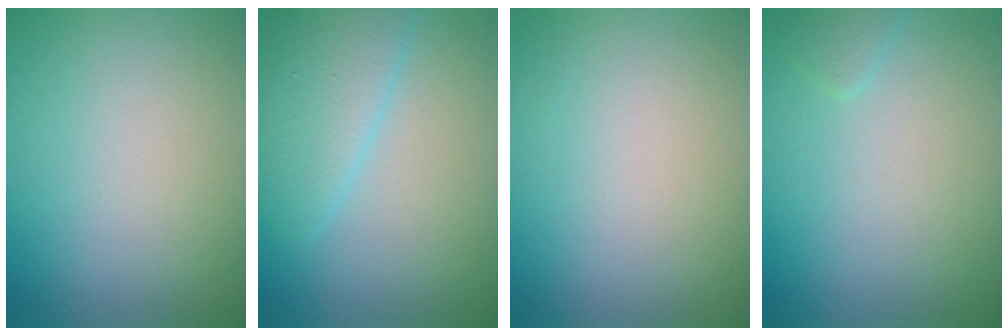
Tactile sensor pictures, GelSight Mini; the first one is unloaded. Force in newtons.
{"total": 3.8, "press": 3.8, "slide": 0.2}
{"total": 0.0}
{"total": 0.8, "press": 0.8, "slide": 0.1}